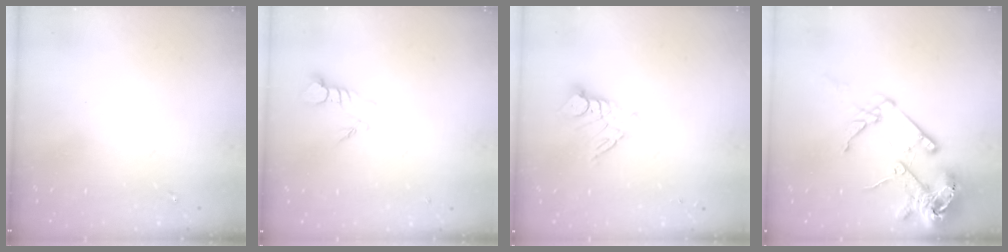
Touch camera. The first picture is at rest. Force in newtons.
{"total": 3.7, "press": 3.7, "slide": 0.3}
{"total": 9.2, "press": 9.1, "slide": 0.8}
{"total": 17.6, "press": 17.4, "slide": 2.3}